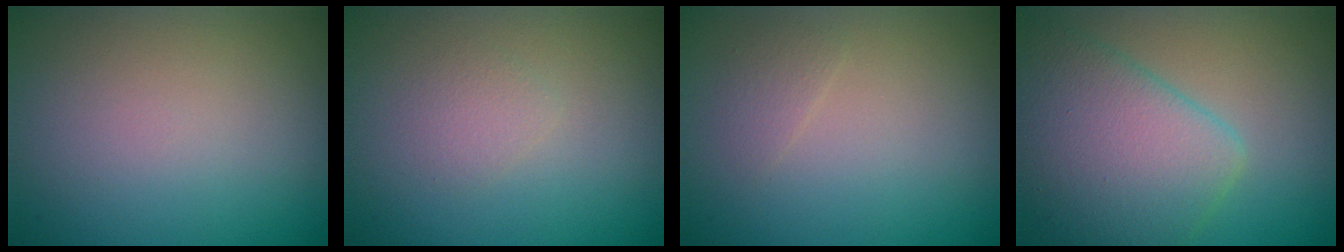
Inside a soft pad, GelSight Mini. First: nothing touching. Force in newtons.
{"total": 0.9, "press": 0.9, "slide": 0.1}
{"total": 0.9, "press": 0.9, "slide": 0.0}
{"total": 6.3, "press": 6.3, "slide": 0.1}